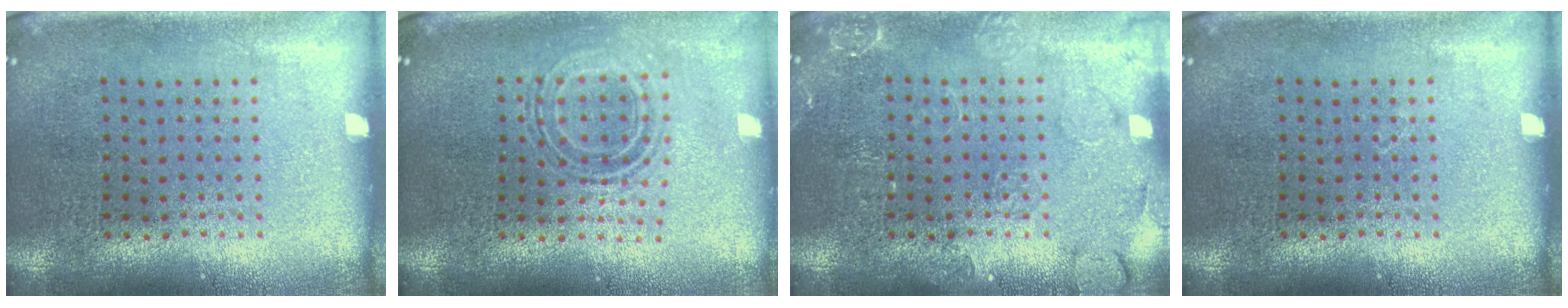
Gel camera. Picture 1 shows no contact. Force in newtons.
{"total": 0.9, "press": 0.8, "slide": 0.3}
{"total": 2.5, "press": 2.5, "slide": 0.4}
{"total": 0.0}